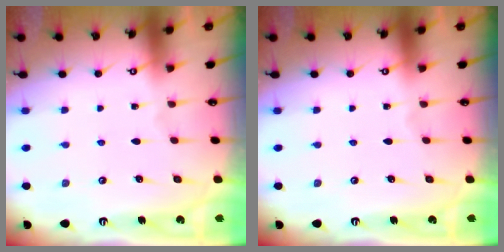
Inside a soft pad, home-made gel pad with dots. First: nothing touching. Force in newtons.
{"total": 0.0}